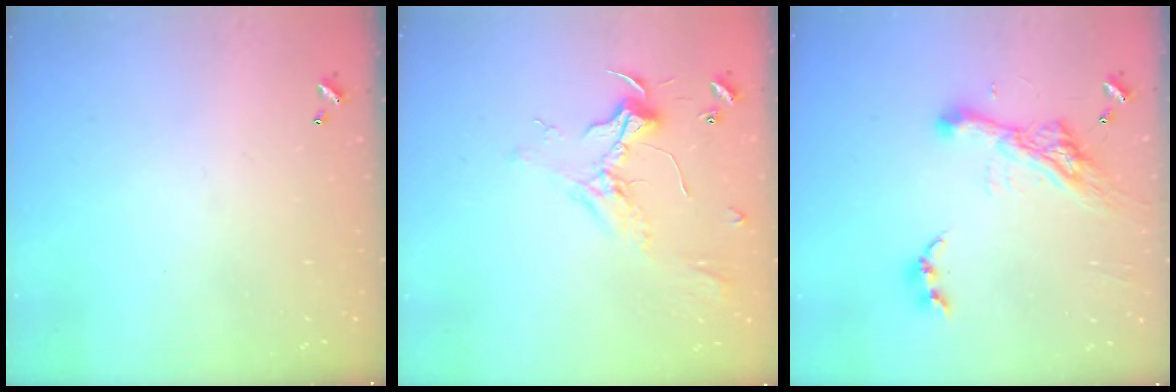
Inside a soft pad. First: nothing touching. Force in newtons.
{"total": 2.3, "press": 2.2, "slide": 0.7}
{"total": 11.0, "press": 10.9, "slide": 1.4}